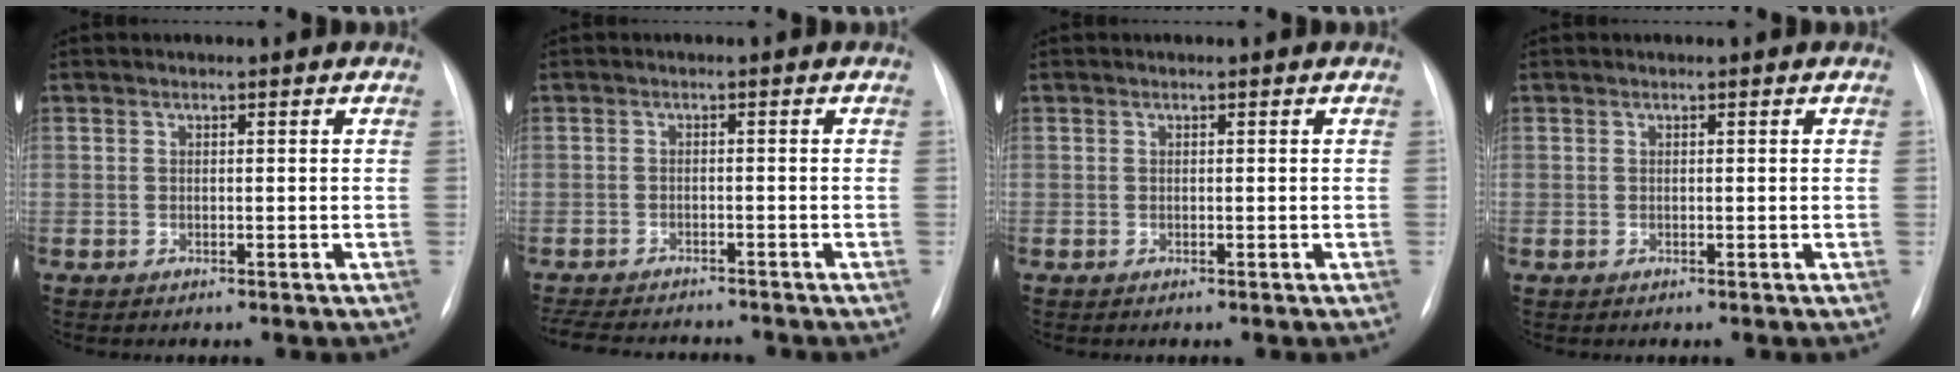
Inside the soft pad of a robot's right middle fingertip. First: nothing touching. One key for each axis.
{"total": 10.2, "fx": -9.3, "fy": 2.4, "fz": 3.5, "tx": -0.070, "ty": -0.007, "tz": -0.128}
{"total": 0.0}
{"total": 0.0}